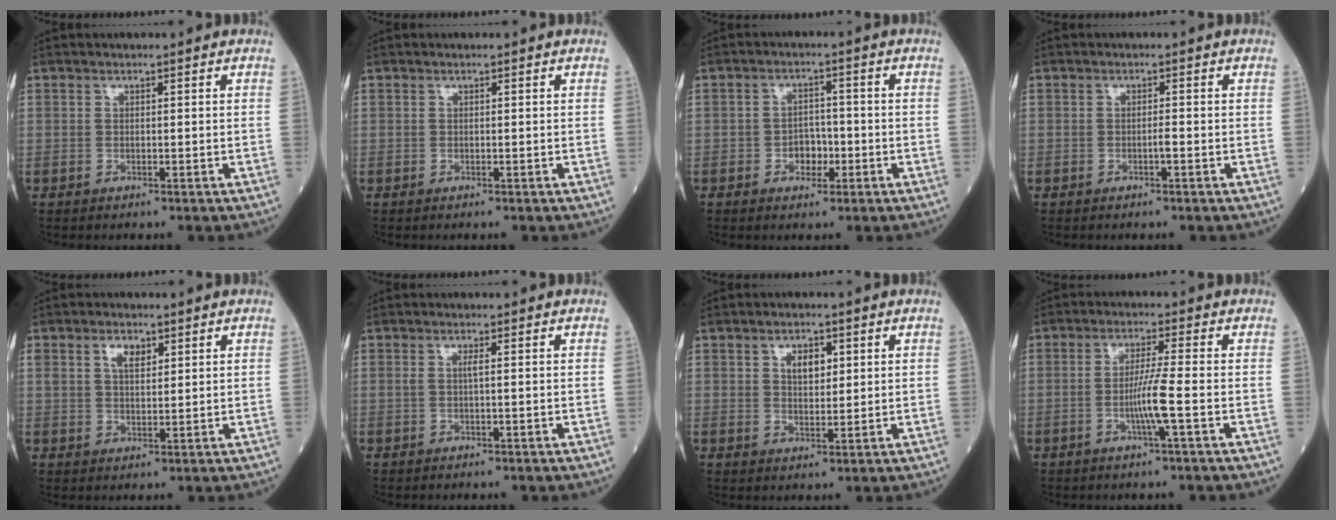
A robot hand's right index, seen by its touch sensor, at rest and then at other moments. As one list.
[{"total": 0.0}, {"total": 3.6, "force": [-1.2, 2.5, 2.2], "torque": [-0.028, 0.007, -0.020]}, {"total": 0.9, "force": [-0.4, 0.0, 0.8], "torque": [-0.015, 0.002, -0.008]}, {"total": 3.3, "force": [1.7, 1.6, 2.4], "torque": [-0.047, 0.007, 0.033]}, {"total": 0.9, "force": [0.1, -0.1, 0.9], "torque": [-0.021, 0.000, -0.001]}, {"total": 3.5, "force": [1.3, 1.8, 2.6], "torque": [-0.042, 0.001, 0.022]}, {"total": 4.9, "force": [-1.4, -1.0, 4.6], "torque": [-0.091, -0.003, -0.029]}]